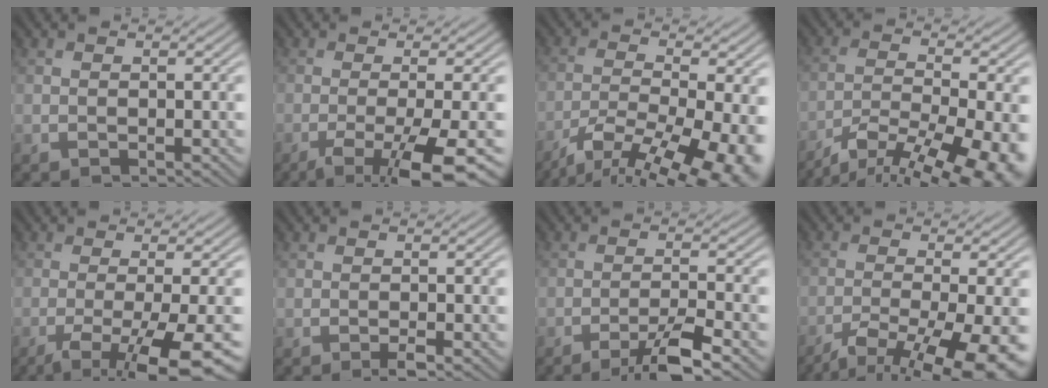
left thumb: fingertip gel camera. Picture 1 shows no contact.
{"total": 9.3, "force": [-4.4, 1.9, 7.9], "torque": [-0.115, -0.001, -0.071]}
{"total": 15.7, "force": [-10.0, 4.8, 11.1], "torque": [-0.191, -0.038, -0.149]}
{"total": 15.6, "force": [-11.1, 4.5, 10.0], "torque": [-0.174, -0.039, -0.163]}
{"total": 10.3, "force": [-5.0, 2.2, 8.8], "torque": [-0.128, -0.009, -0.076]}
{"total": 1.1, "force": [-0.6, 0.0, 0.9], "torque": [-0.016, 0.001, -0.013]}
{"total": 5.4, "force": [-3.5, 0.5, 4.1], "torque": [-0.066, 0.010, -0.067]}
{"total": 12.3, "force": [-7.9, 2.8, 9.0], "torque": [-0.156, -0.024, -0.111]}